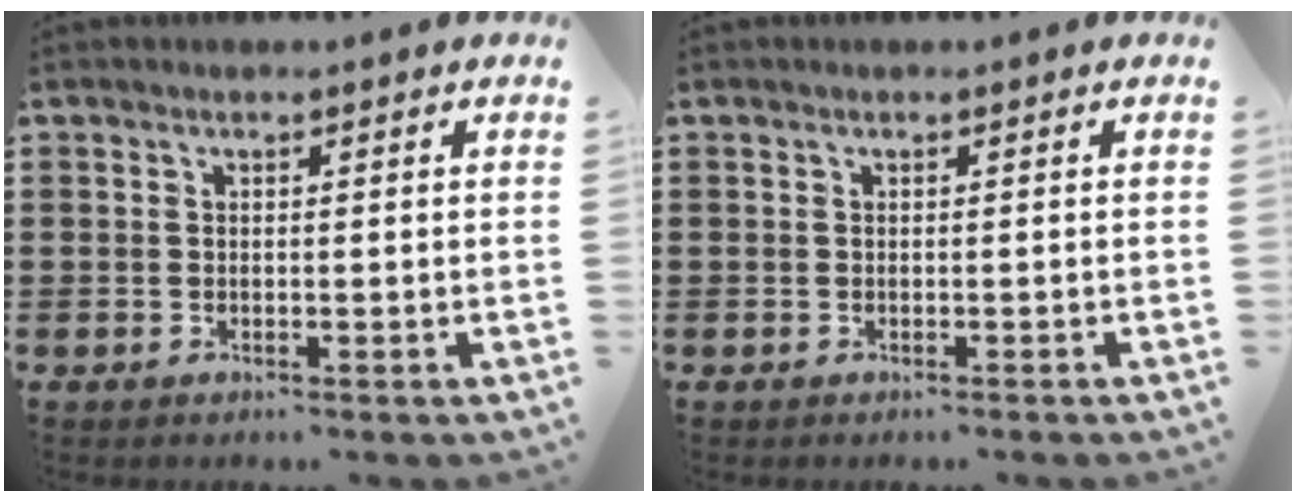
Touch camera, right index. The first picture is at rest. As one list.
[{"total": 0.0}]